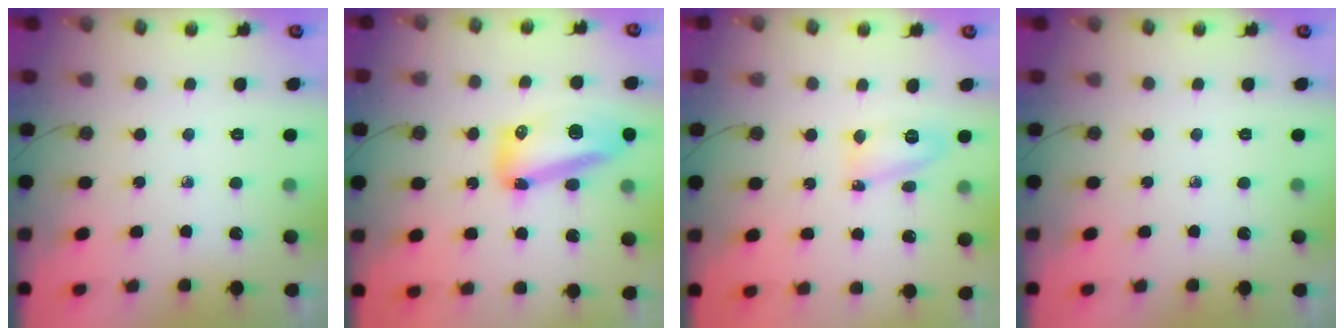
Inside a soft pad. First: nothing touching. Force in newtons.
{"total": 13.6, "press": 13.6, "slide": 1.3}
{"total": 9.7, "press": 9.6, "slide": 1.1}
{"total": 0.0}